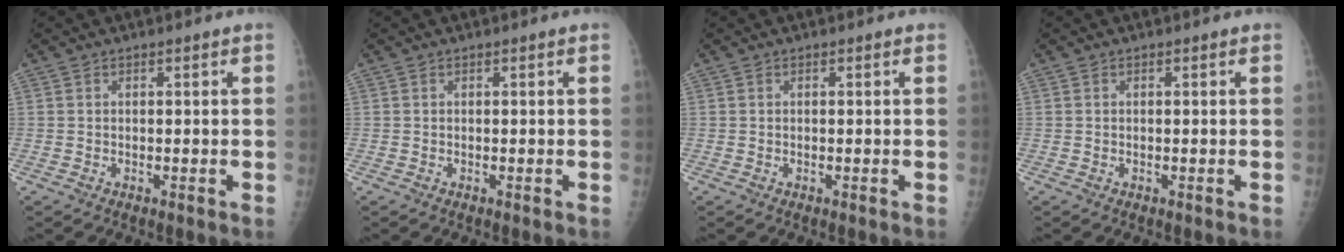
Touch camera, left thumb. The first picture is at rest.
{"total": 0.0}
{"total": 0.0}
{"total": 0.0}